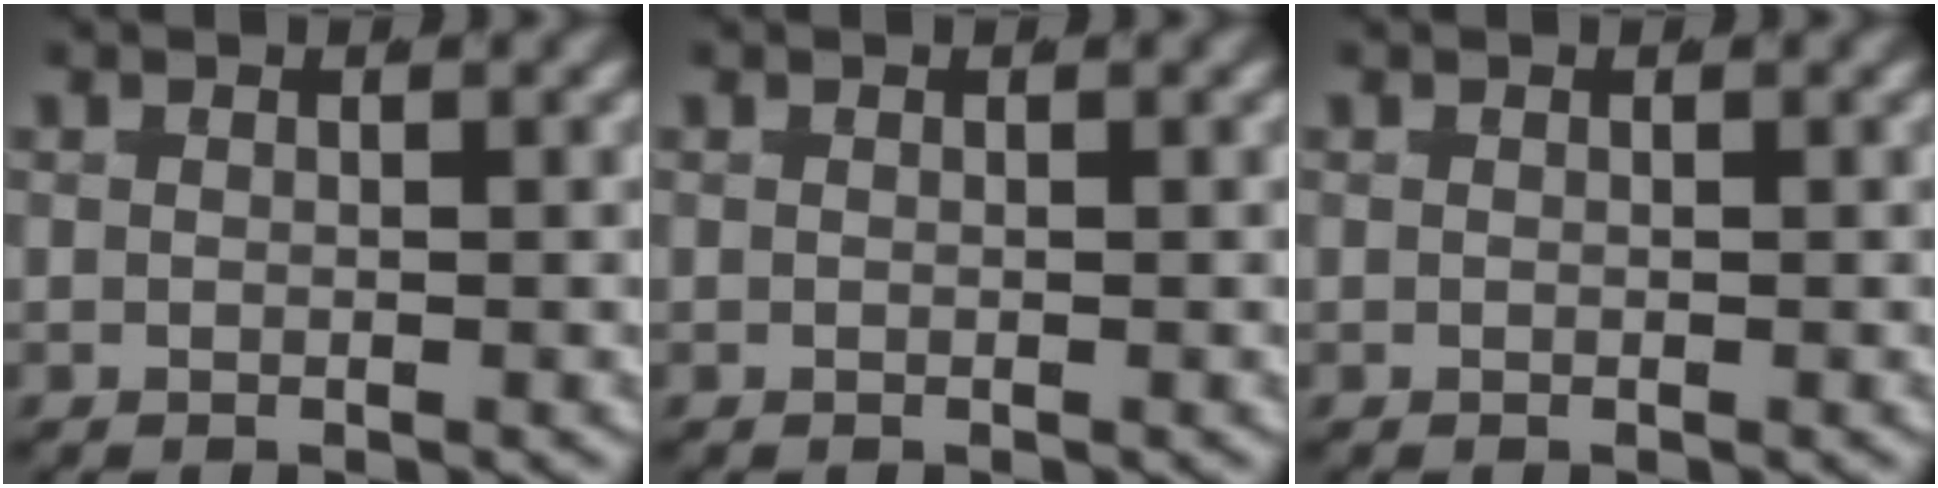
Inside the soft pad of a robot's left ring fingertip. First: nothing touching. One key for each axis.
{"total": 0.0}
{"total": 0.0}